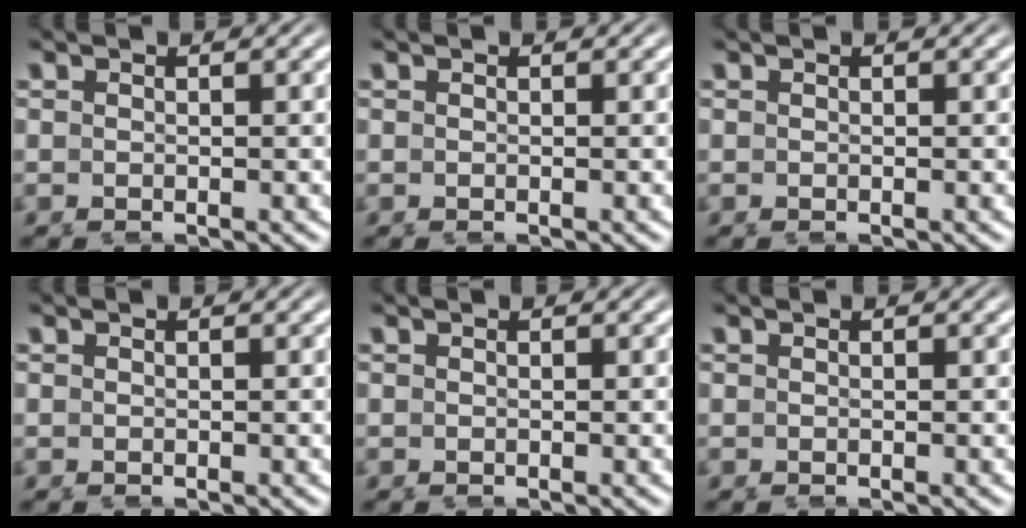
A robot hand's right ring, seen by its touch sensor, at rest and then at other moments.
{"total": 0.0}
{"total": 0.0}
{"total": 0.0}
{"total": 0.0}
{"total": 0.0}